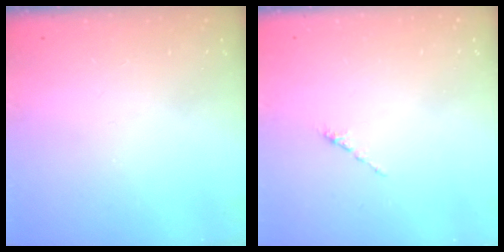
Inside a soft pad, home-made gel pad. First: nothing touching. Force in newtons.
{"total": 0.0}